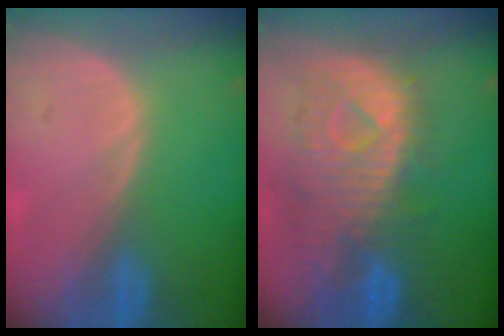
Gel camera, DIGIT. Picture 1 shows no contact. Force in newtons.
{"total": 10.8, "press": 9.6, "slide": 5.0}